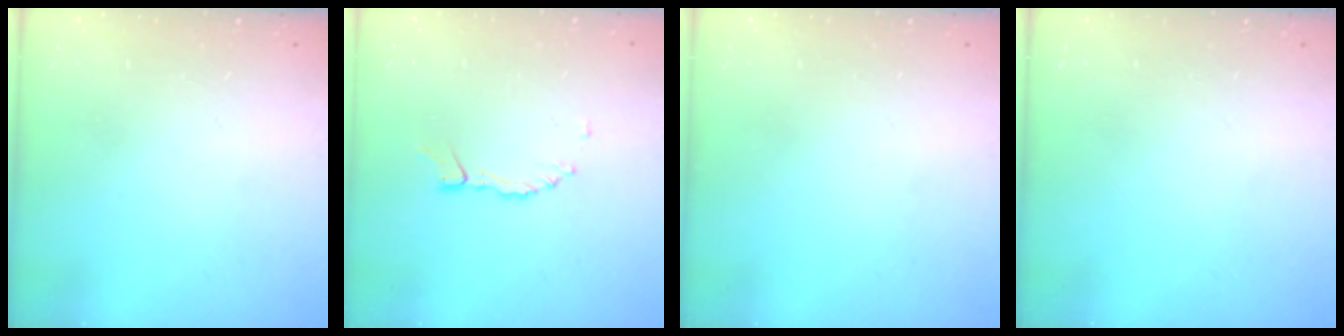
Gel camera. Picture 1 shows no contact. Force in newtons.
{"total": 0.8, "press": 0.8, "slide": 0.1}
{"total": 0.0}
{"total": 0.0}